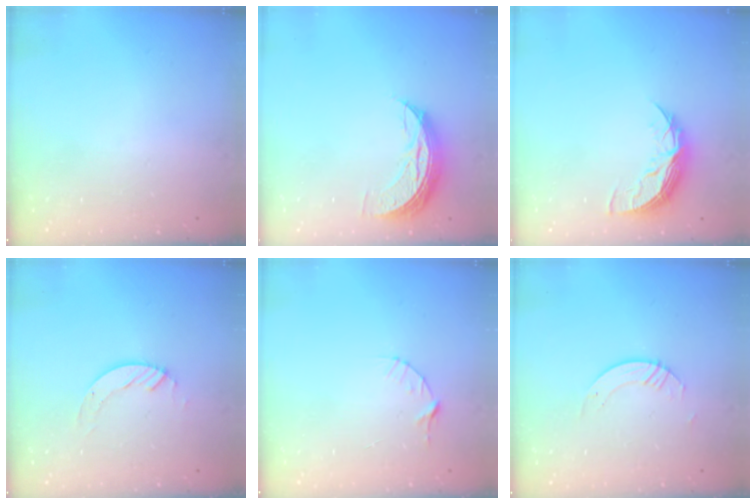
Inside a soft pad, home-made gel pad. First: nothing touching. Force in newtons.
{"total": 7.6, "press": 7.6, "slide": 0.7}
{"total": 8.3, "press": 8.3, "slide": 0.7}
{"total": 4.1, "press": 4.1, "slide": 0.3}
{"total": 4.1, "press": 4.1, "slide": 0.4}
{"total": 2.2, "press": 2.2, "slide": 0.2}